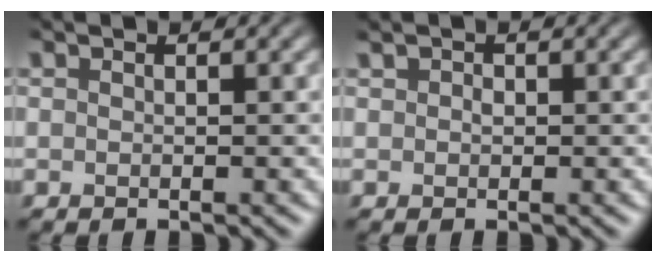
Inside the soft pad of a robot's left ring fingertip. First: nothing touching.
{"total": 0.8, "force": [0.3, 0.6, 0.5], "torque": [-0.007, 0.002, 0.003]}